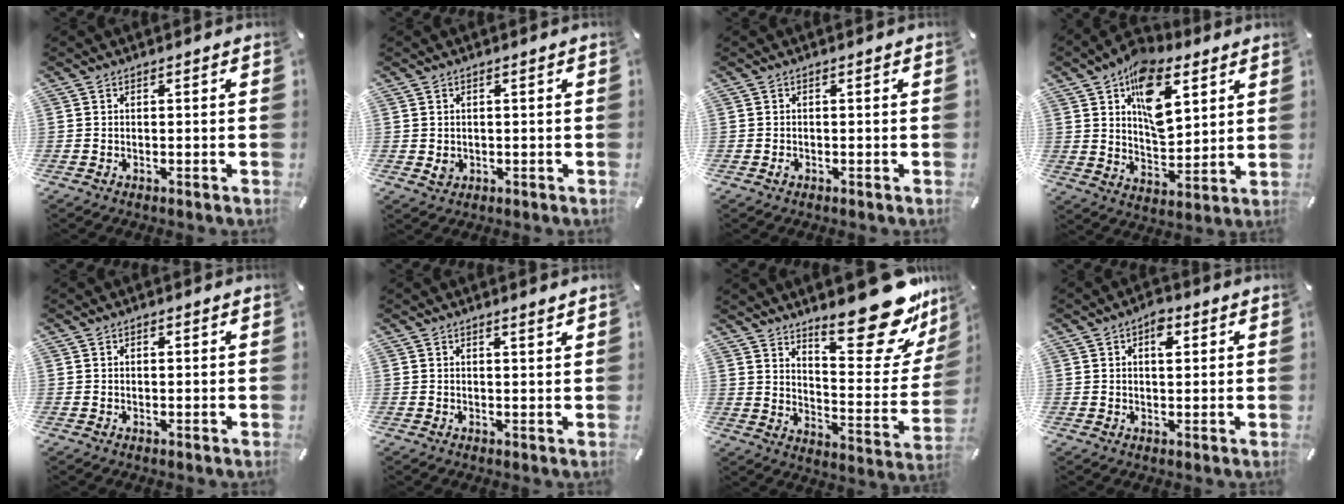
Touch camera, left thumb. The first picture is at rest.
{"total": 1.9, "force": [0.1, 1.8, 0.8], "torque": [-0.006, -0.001, 0.001]}
{"total": 0.6, "force": [-0.2, 0.4, 0.4], "torque": [-0.006, 0.000, -0.005]}
{"total": 14.8, "force": [7.0, 8.7, 9.7], "torque": [-0.146, -0.022, 0.125]}
{"total": 0.7, "force": [0.2, 0.6, 0.3], "torque": [-0.007, 0.002, 0.002]}
{"total": 1.4, "force": [1.1, 0.0, 0.8], "torque": [-0.015, -0.002, 0.020]}
{"total": 25.7, "force": [18.2, 8.7, 15.9], "torque": [-0.195, -0.141, 0.297]}
{"total": 4.8, "force": [1.7, 2.8, 3.5], "torque": [-0.043, -0.004, 0.021]}